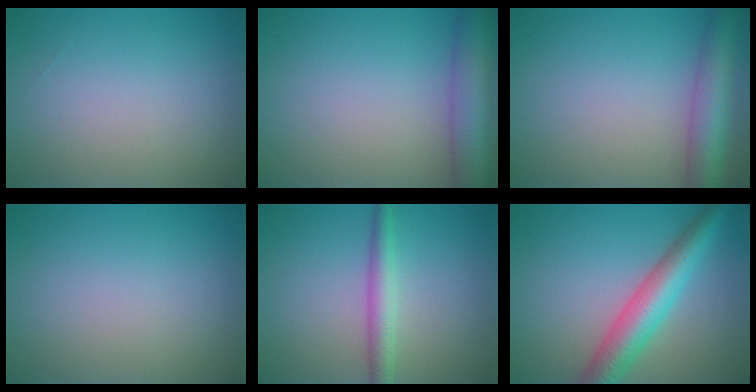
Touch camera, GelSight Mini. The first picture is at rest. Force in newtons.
{"total": 6.9, "press": 6.9, "slide": 0.4}
{"total": 5.4, "press": 5.4, "slide": 0.1}
{"total": 0.0}
{"total": 2.7, "press": 2.7, "slide": 0.1}
{"total": 6.2, "press": 6.2, "slide": 0.1}